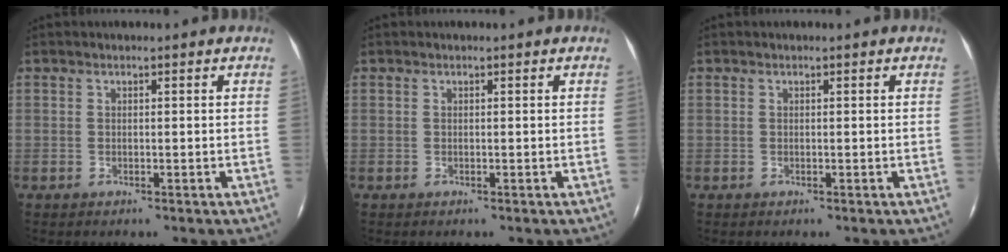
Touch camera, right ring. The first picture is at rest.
{"total": 0.0}
{"total": 0.0}